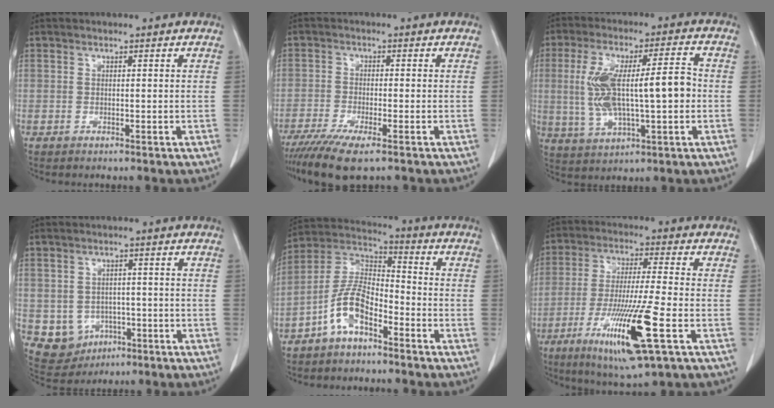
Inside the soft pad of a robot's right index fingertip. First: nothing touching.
{"total": 6.7, "force": [-4.7, 0.9, 4.7], "torque": [-0.079, -0.017, -0.077]}
{"total": 13.6, "force": [-0.2, 3.6, 13.1], "torque": [-0.259, 0.024, 0.007]}
{"total": 6.1, "force": [-1.8, 5.6, 1.6], "torque": [-0.027, 0.007, -0.012]}
{"total": 8.8, "force": [-4.9, 3.6, 6.3], "torque": [-0.141, 0.020, -0.099]}
{"total": 15.2, "force": [-6.1, 0.4, 13.9], "torque": [-0.269, -0.034, -0.105]}